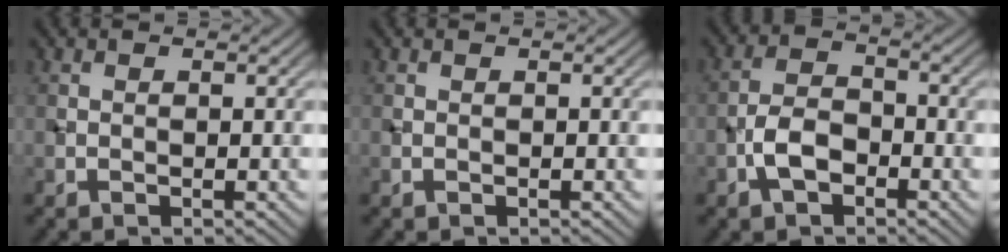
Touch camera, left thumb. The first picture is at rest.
{"total": 0.0}
{"total": 4.4, "force": [-2.0, 2.6, 3.0], "torque": [-0.057, 0.007, -0.046]}